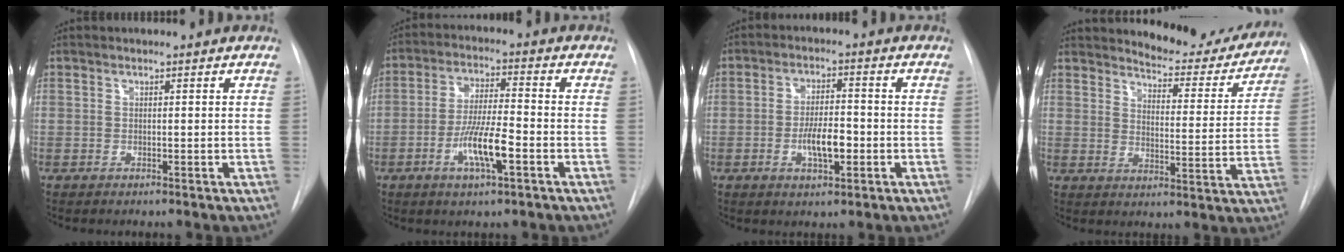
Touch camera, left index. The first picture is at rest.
{"total": 8.5, "force": [-3.3, 1.3, 7.8], "torque": [-0.151, -0.004, -0.060]}
{"total": 6.0, "force": [-1.7, 2.0, 5.4], "torque": [-0.099, 0.003, -0.028]}
{"total": 14.2, "force": [13.5, 3.2, 3.0], "torque": [-0.020, -0.037, 0.161]}